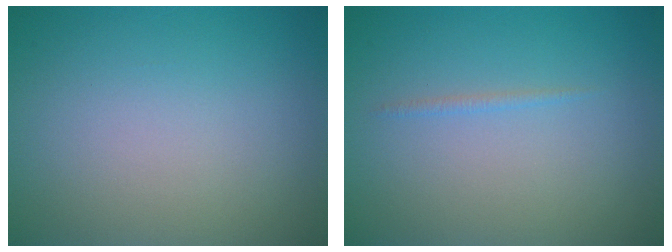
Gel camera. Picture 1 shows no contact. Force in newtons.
{"total": 0.6, "press": 0.6, "slide": 0.1}